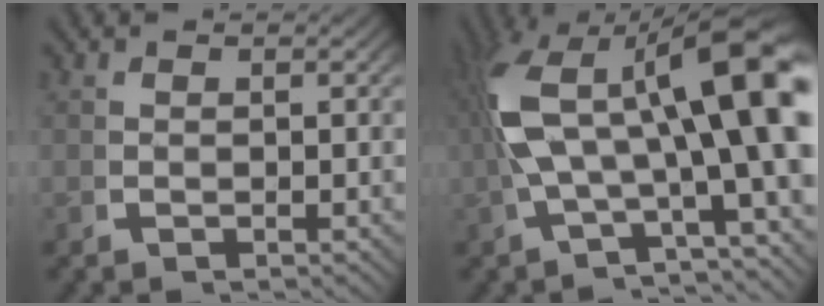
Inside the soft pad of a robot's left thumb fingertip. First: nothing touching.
{"total": 16.2, "force": [0.8, 8.0, 14.1], "torque": [-0.226, -0.002, 0.012]}